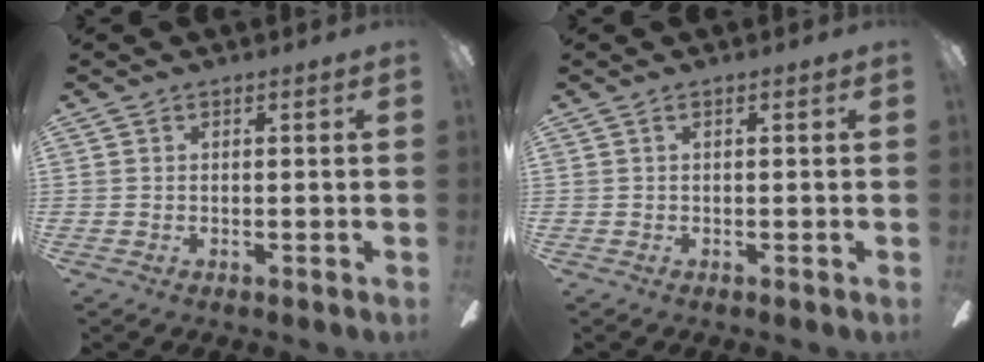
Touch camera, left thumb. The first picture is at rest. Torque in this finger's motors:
{"motor_torque": [0.00, 0.00, 0.06, -0.05, 0.00]}